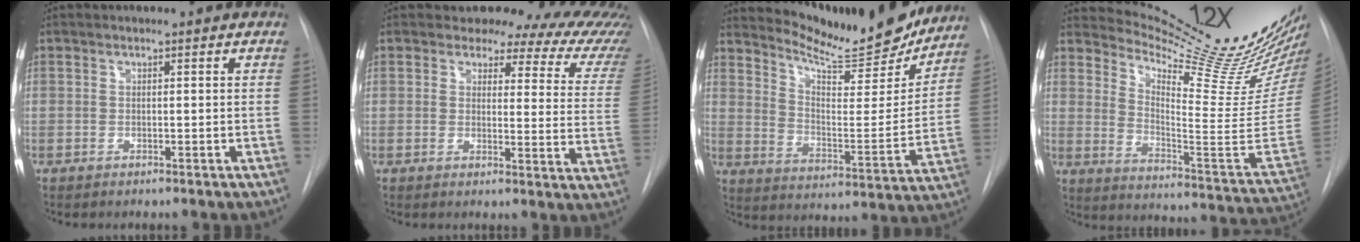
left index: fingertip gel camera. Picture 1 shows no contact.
{"total": 16.9, "force": [15.8, 5.0, 3.3], "torque": [-0.002, -0.084, 0.137]}
{"total": 19.9, "force": [18.5, 2.6, 7.1], "torque": [-0.107, -0.054, 0.261]}
{"total": 25.6, "force": [22.9, 0.3, 11.6], "torque": [-0.170, -0.138, 0.302]}